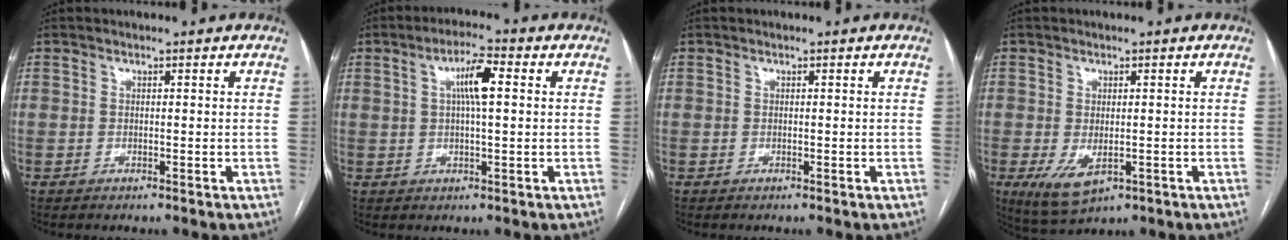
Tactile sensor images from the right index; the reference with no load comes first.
{"total": 5.8, "force": [1.3, 0.8, 5.6], "torque": [-0.102, 0.013, 0.022]}
{"total": 0.0}
{"total": 5.7, "force": [-1.9, 2.8, 4.6], "torque": [-0.083, -0.016, -0.017]}